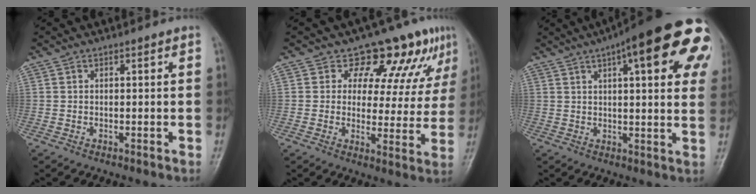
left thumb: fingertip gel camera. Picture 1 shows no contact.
{"total": 11.6, "force": [8.1, 6.1, 5.6], "torque": [-0.032, -0.047, 0.094]}
{"total": 24.6, "force": [10.5, 6.9, 21.1], "torque": [-0.240, 0.018, 0.132]}